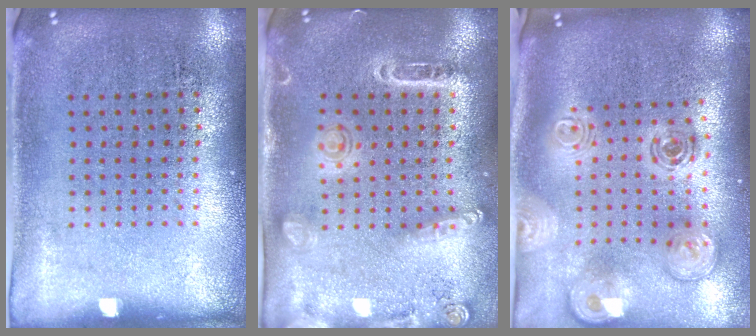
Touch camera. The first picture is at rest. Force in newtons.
{"total": 1.6, "press": 1.5, "slide": 0.4}
{"total": 2.3, "press": 1.8, "slide": 1.5}